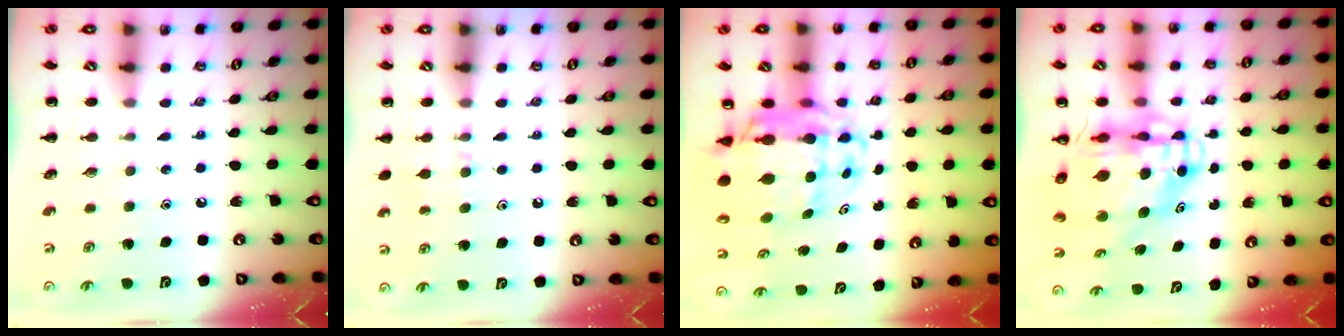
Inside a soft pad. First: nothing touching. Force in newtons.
{"total": 7.8, "press": 7.4, "slide": 2.5}
{"total": 12.2, "press": 11.7, "slide": 3.5}
{"total": 11.3, "press": 10.9, "slide": 2.8}